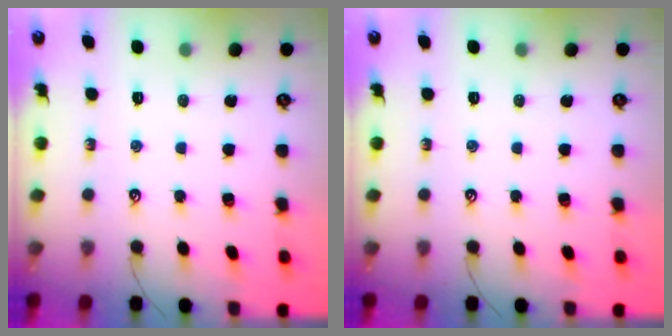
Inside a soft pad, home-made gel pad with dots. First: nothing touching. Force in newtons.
{"total": 0.0}